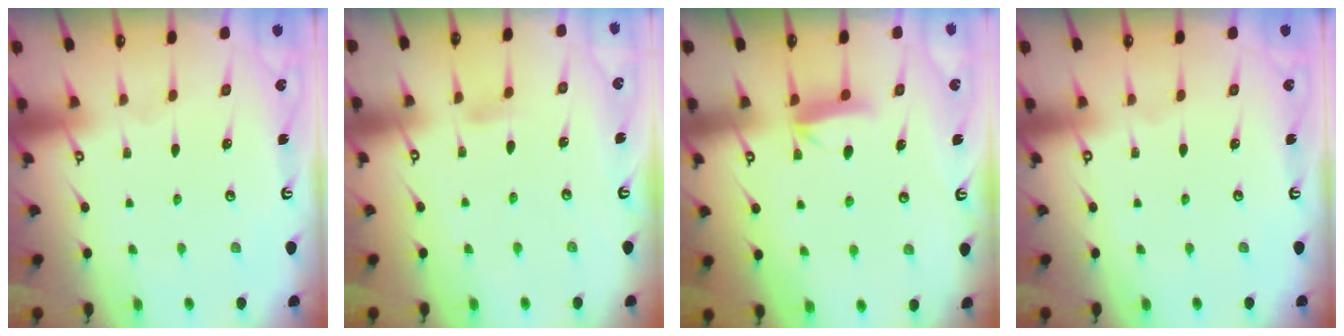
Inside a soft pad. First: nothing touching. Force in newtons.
{"total": 2.8, "press": 2.8, "slide": 0.3}
{"total": 5.9, "press": 5.9, "slide": 0.8}
{"total": 0.0}